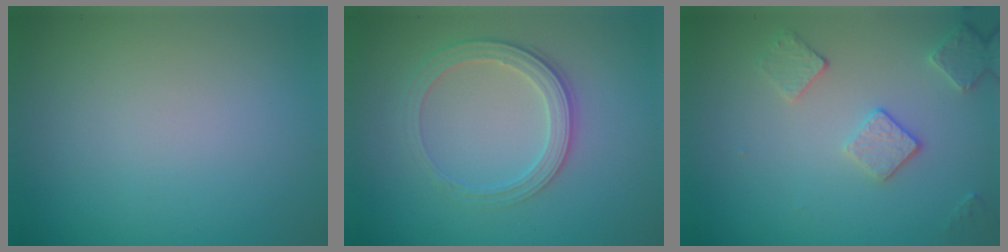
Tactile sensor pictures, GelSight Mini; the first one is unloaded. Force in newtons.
{"total": 2.8, "press": 2.6, "slide": 0.9}
{"total": 2.7, "press": 2.7, "slide": 0.7}